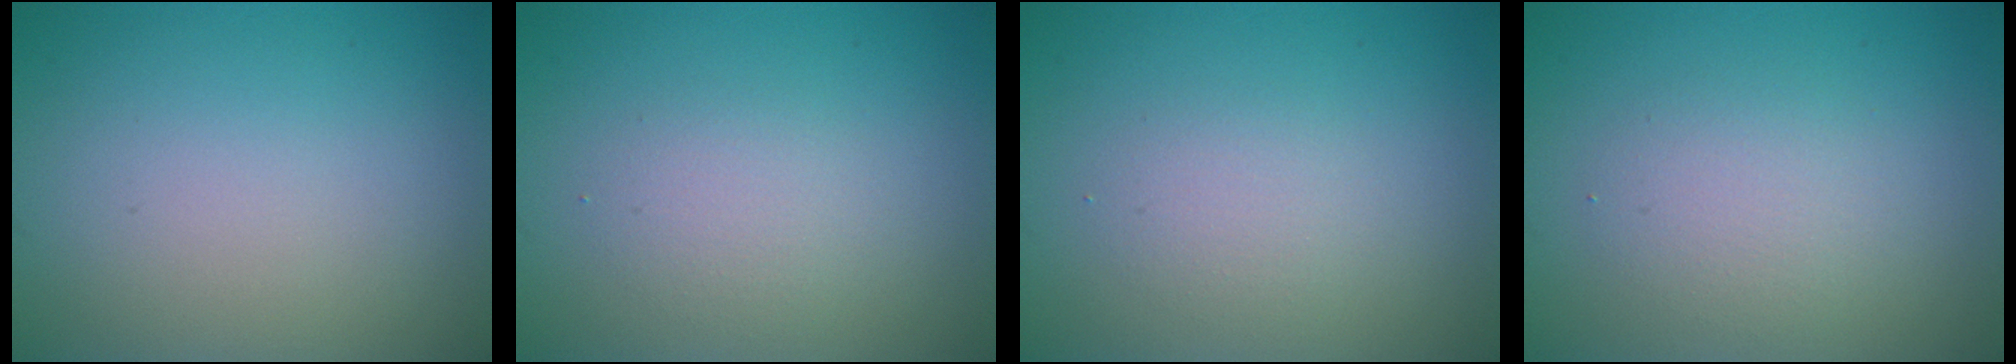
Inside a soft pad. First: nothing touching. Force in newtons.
{"total": 1.7, "press": 1.7, "slide": 0.0}
{"total": 1.7, "press": 1.6, "slide": 0.1}
{"total": 2.4, "press": 2.4, "slide": 0.2}